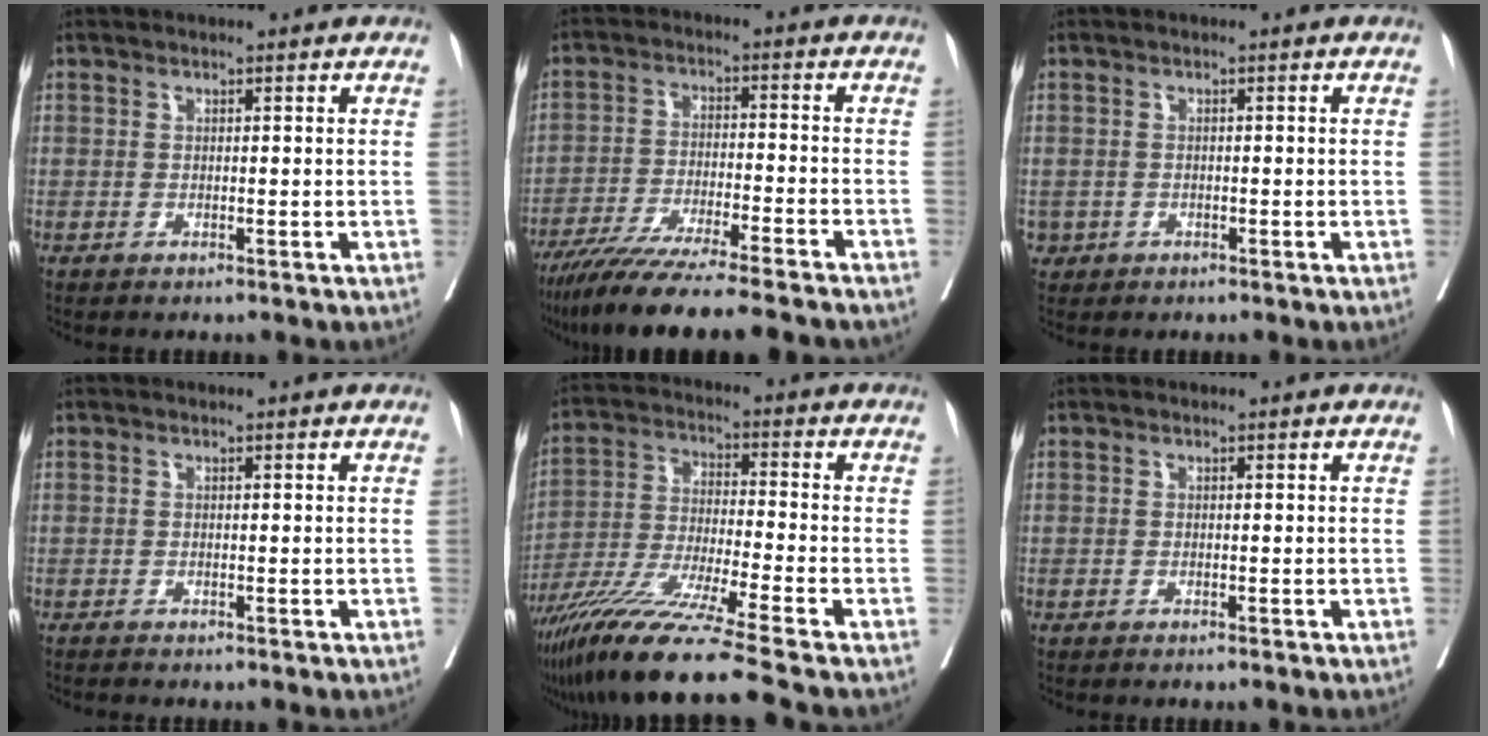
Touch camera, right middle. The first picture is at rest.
{"total": 15.8, "force": [-13.4, -0.4, 8.3], "torque": [-0.129, -0.043, -0.214]}
{"total": 1.5, "force": [-0.6, 1.3, 0.1], "torque": [-0.003, 0.005, -0.007]}
{"total": 0.6, "force": [-0.6, -0.1, 0.1], "torque": [-0.008, -0.002, -0.014]}
{"total": 15.6, "force": [-12.3, -2.4, 9.4], "torque": [-0.184, -0.046, -0.219]}
{"total": 0.8, "force": [-0.6, 0.0, 0.4], "torque": [-0.008, -0.002, -0.008]}